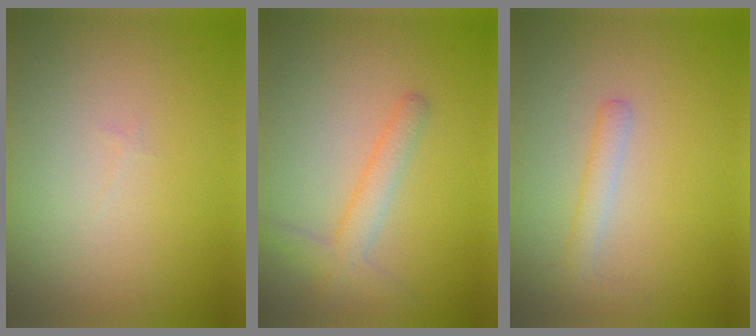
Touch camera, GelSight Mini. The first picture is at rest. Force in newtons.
{"total": 2.5, "press": 2.5, "slide": 0.1}
{"total": 1.6, "press": 1.6, "slide": 0.0}